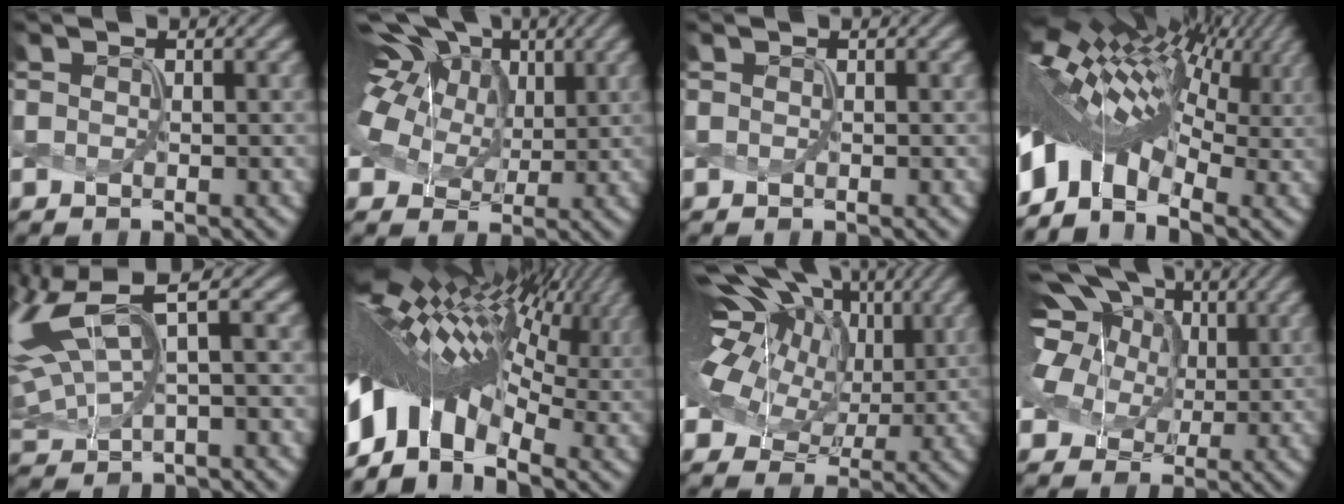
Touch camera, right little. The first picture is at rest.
{"total": 14.6, "force": [5.6, 9.6, 9.5], "torque": [-0.185, 0.042, 0.074]}
{"total": 0.0}
{"total": 14.1, "force": [1.4, 7.1, 12.1], "torque": [-0.236, 0.029, 0.024]}
{"total": 8.7, "force": [3.3, 3.2, 7.3], "torque": [-0.184, 0.017, 0.062]}
{"total": 14.8, "force": [0.2, 7.8, 12.5], "torque": [-0.241, 0.037, -0.007]}
{"total": 18.2, "force": [5.7, 11.6, 12.8], "torque": [-0.245, 0.046, 0.079]}
{"total": 13.4, "force": [5.2, 9.6, 7.8], "torque": [-0.170, 0.049, 0.066]}